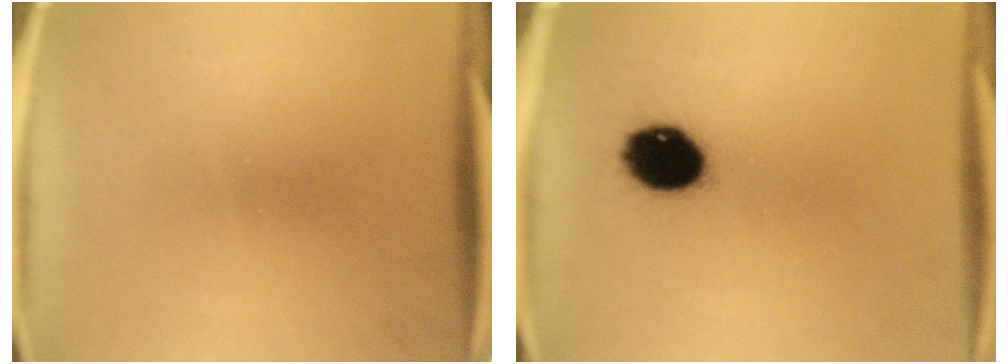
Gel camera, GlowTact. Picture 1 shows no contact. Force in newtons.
{"total": 11.3}